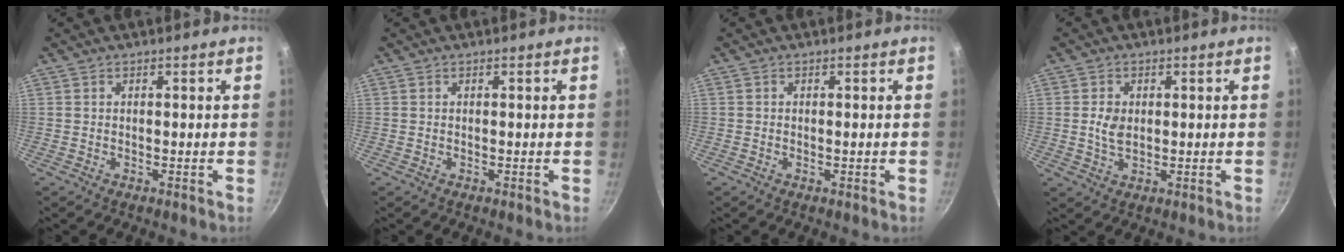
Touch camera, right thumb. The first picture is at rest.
{"total": 0.0}
{"total": 0.5, "force": [-0.1, 0.3, 0.4], "torque": [-0.005, 0.002, -0.003]}
{"total": 4.0, "force": [0.4, 2.7, 2.8], "torque": [-0.047, -0.004, 0.008]}